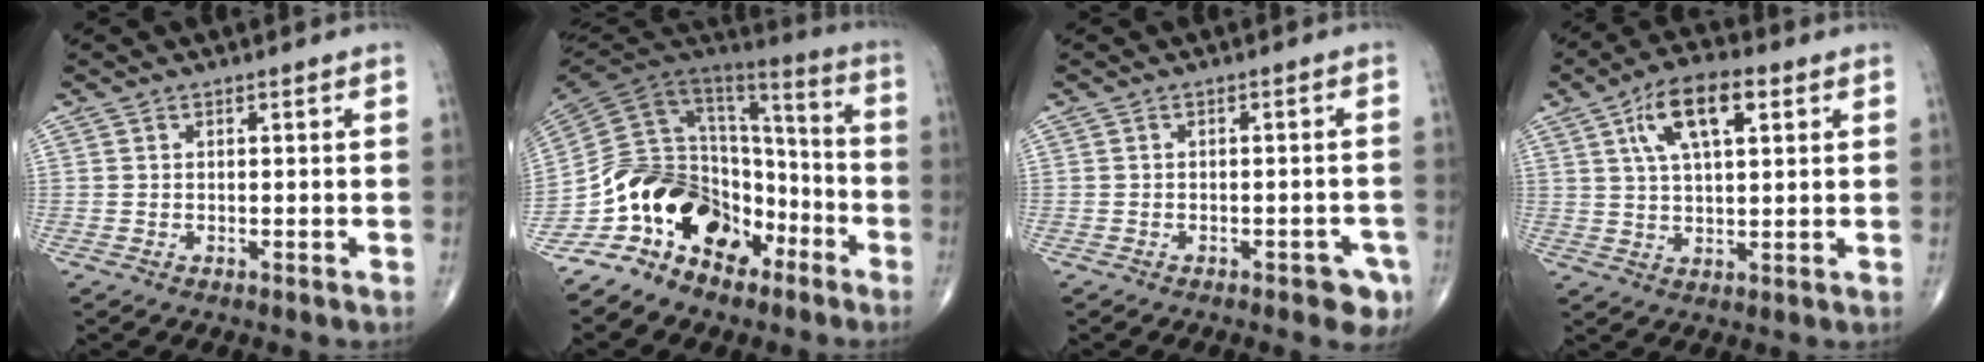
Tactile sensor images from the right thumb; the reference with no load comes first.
{"total": 20.9, "force": [-11.8, 13.2, 11.1], "torque": [-0.163, 0.106, -0.214]}
{"total": 4.6, "force": [-2.6, 2.0, 3.2], "torque": [-0.025, 0.012, -0.031]}
{"total": 11.1, "force": [4.3, 4.7, 9.1], "torque": [-0.157, 0.004, 0.074]}